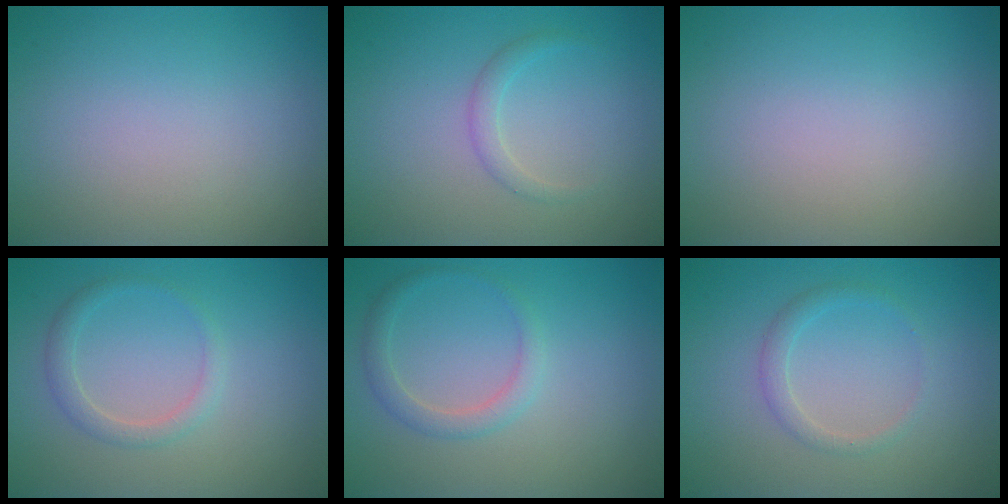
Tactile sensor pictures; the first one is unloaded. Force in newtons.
{"total": 1.2, "press": 1.2, "slide": 0.0}
{"total": 0.0}
{"total": 1.8, "press": 1.8, "slide": 0.1}
{"total": 1.9, "press": 1.9, "slide": 0.1}
{"total": 1.5, "press": 1.4, "slide": 0.0}